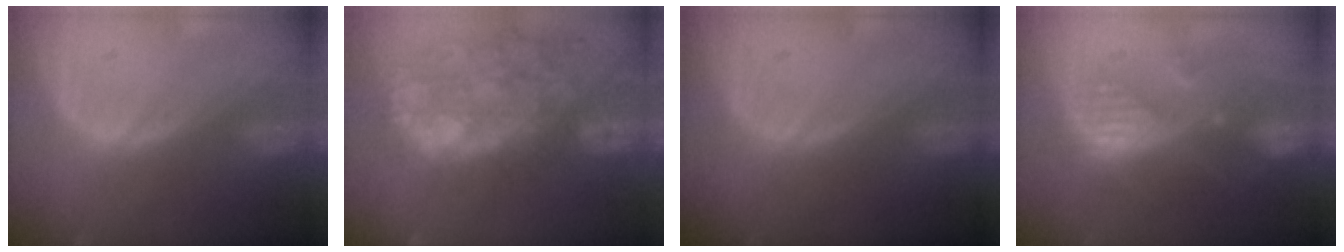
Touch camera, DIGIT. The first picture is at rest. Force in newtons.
{"total": 14.0, "press": 11.6, "slide": 7.9}
{"total": 0.0}
{"total": 8.8, "press": 7.9, "slide": 3.8}